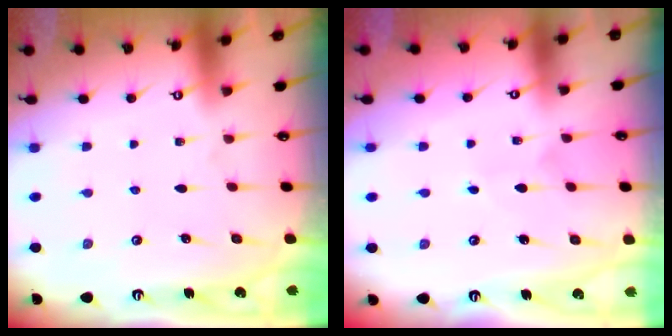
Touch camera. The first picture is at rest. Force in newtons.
{"total": 3.8, "press": 3.8, "slide": 0.3}